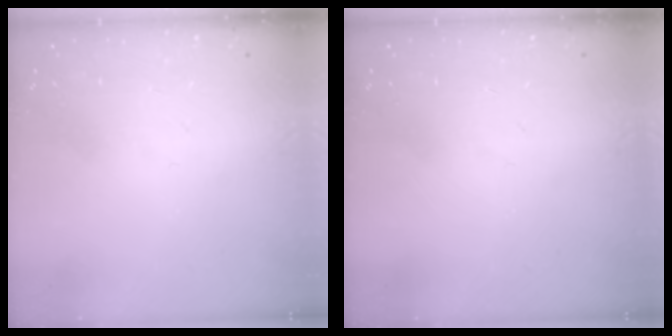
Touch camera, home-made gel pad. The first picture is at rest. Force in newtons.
{"total": 0.0}